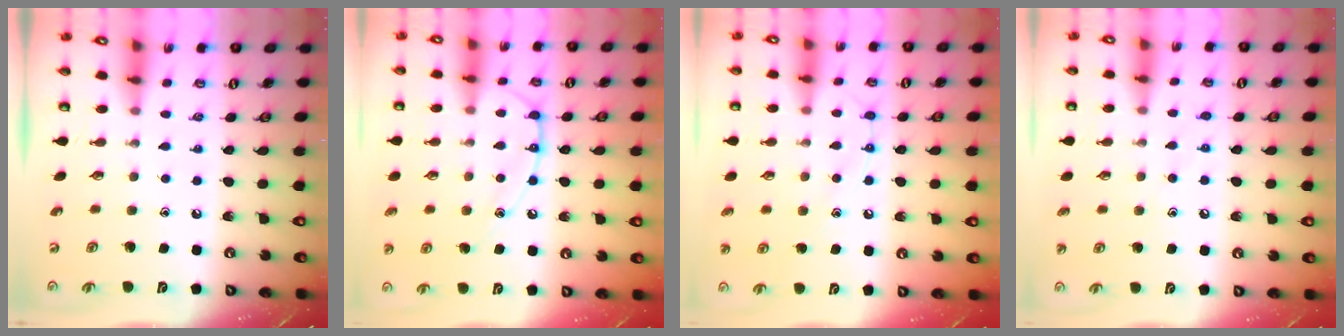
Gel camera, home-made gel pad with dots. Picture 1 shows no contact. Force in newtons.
{"total": 12.3, "press": 12.2, "slide": 1.0}
{"total": 10.5, "press": 10.4, "slide": 0.9}
{"total": 7.5, "press": 7.5, "slide": 0.8}